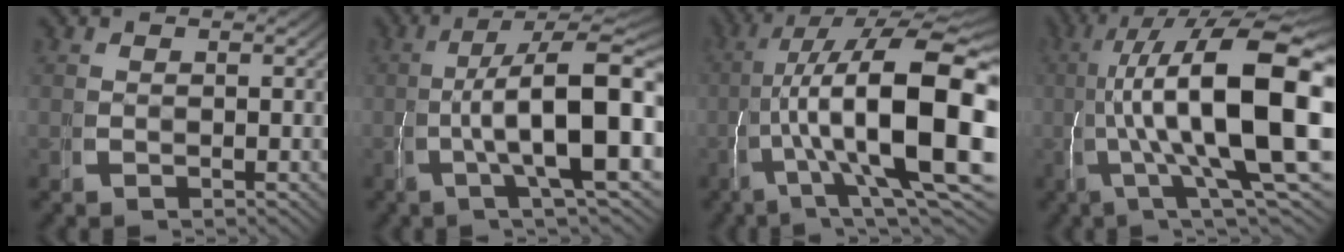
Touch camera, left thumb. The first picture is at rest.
{"total": 13.4, "force": [-0.6, 5.7, 12.1], "torque": [-0.185, -0.016, -0.002]}
{"total": 18.3, "force": [-0.9, 8.6, 16.1], "torque": [-0.273, -0.037, 0.006]}
{"total": 19.0, "force": [0.9, 8.8, 16.8], "torque": [-0.259, -0.019, 0.016]}